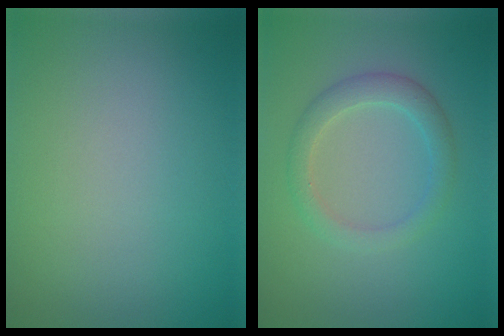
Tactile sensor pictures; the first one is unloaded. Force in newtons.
{"total": 2.6, "press": 2.6, "slide": 0.1}